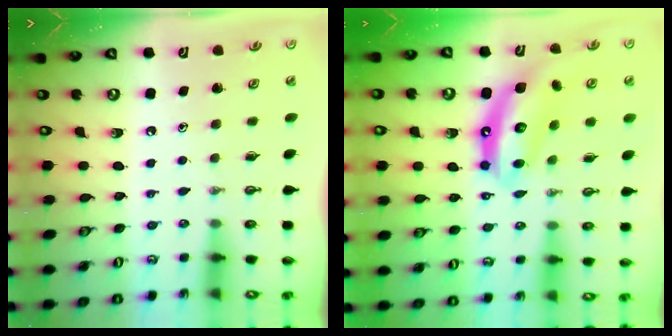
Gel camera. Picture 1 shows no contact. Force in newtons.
{"total": 12.8, "press": 12.8, "slide": 1.1}